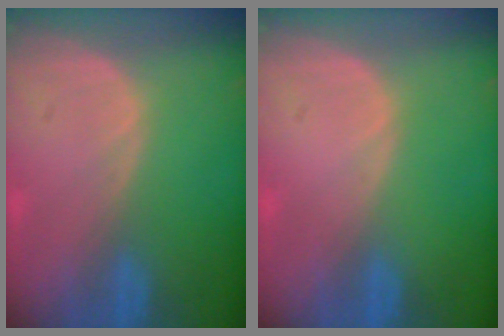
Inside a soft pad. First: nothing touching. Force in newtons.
{"total": 0.0}